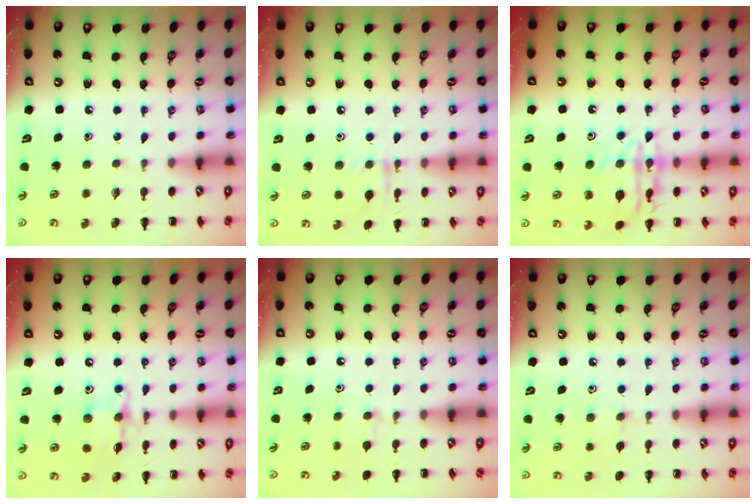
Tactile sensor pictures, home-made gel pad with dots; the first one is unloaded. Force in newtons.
{"total": 7.0, "press": 6.9, "slide": 0.8}
{"total": 14.8, "press": 14.7, "slide": 0.9}
{"total": 10.4, "press": 10.4, "slide": 0.5}
{"total": 5.6, "press": 5.4, "slide": 1.6}
{"total": 3.3, "press": 3.1, "slide": 1.2}